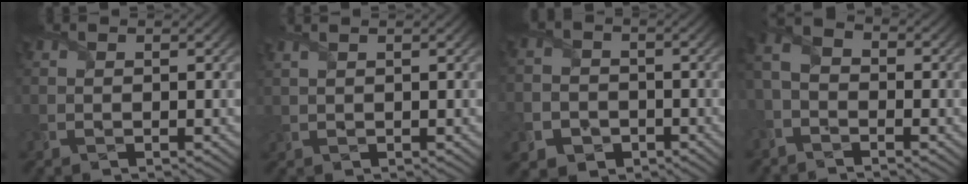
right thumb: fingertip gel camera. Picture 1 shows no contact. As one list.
[{"total": 1.5, "force": [1.1, 0.1, 1.0], "torque": [-0.029, 0.006, 0.029]}, {"total": 6.2, "force": [-3.1, 5.1, 1.7], "torque": [-0.054, -0.019, -0.070]}, {"total": 4.9, "force": [-2.3, 3.1, 2.9], "torque": [-0.071, 0.005, -0.052]}]